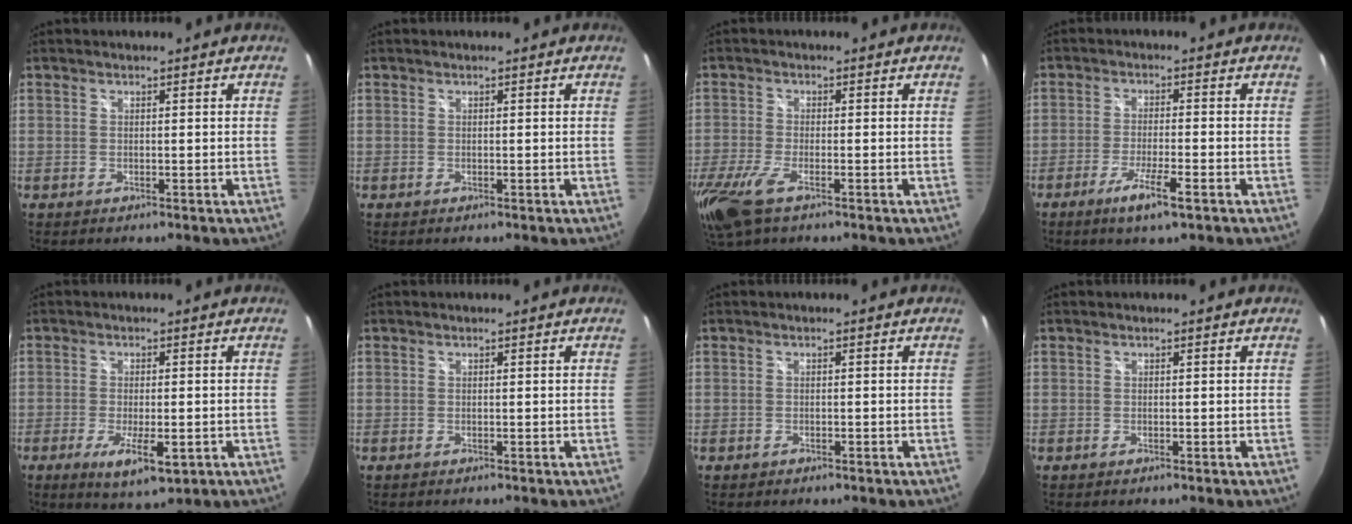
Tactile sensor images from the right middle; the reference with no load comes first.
{"total": 0.0}
{"total": 9.4, "force": [-5.6, 3.1, 6.9], "torque": [-0.167, -0.035, -0.109]}
{"total": 6.2, "force": [-3.6, 0.4, 5.1], "torque": [-0.108, -0.012, -0.063]}
{"total": 7.4, "force": [-2.9, 2.2, 6.5], "torque": [-0.122, -0.021, -0.042]}
{"total": 0.0}
{"total": 0.7, "force": [-0.4, 0.5, 0.2], "torque": [-0.006, -0.004, -0.006]}
{"total": 0.0}